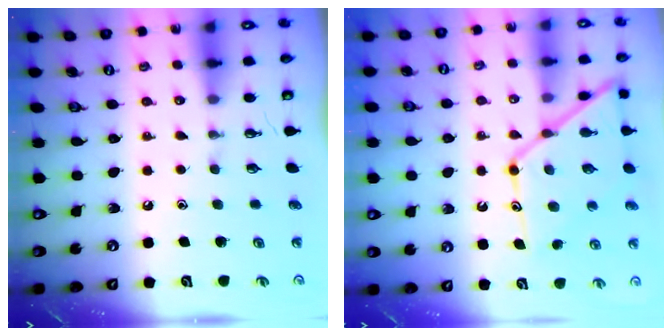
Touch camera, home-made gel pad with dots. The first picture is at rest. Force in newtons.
{"total": 15.4, "press": 15.3, "slide": 1.3}